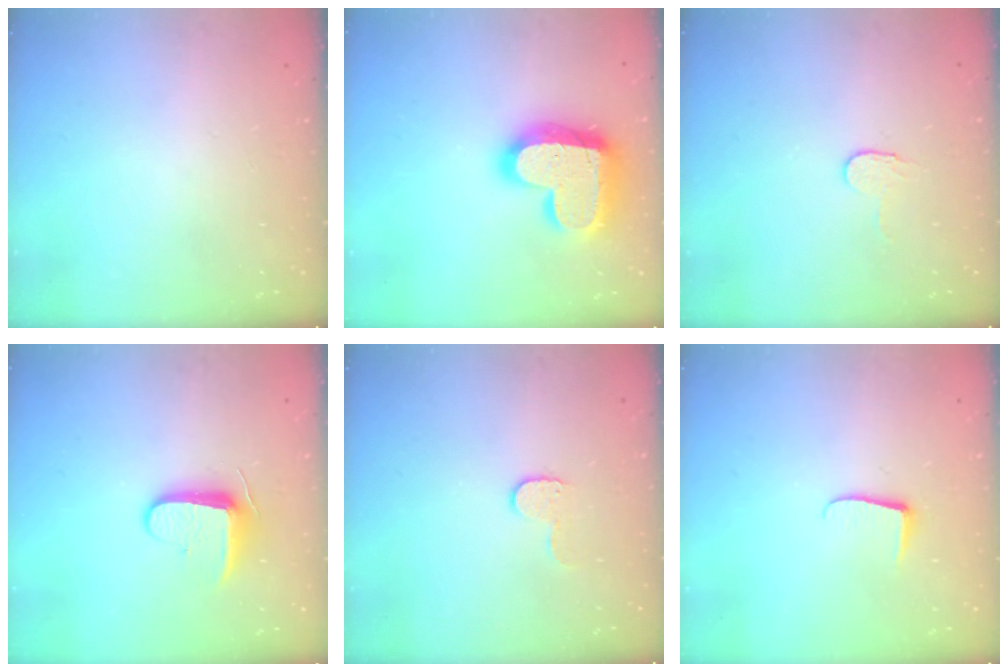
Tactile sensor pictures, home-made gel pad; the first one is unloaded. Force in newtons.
{"total": 22.1, "press": 22.0, "slide": 1.5}
{"total": 3.5, "press": 3.5, "slide": 0.2}
{"total": 8.9, "press": 8.9, "slide": 0.9}
{"total": 5.1, "press": 5.0, "slide": 0.5}
{"total": 6.0, "press": 5.9, "slide": 0.6}